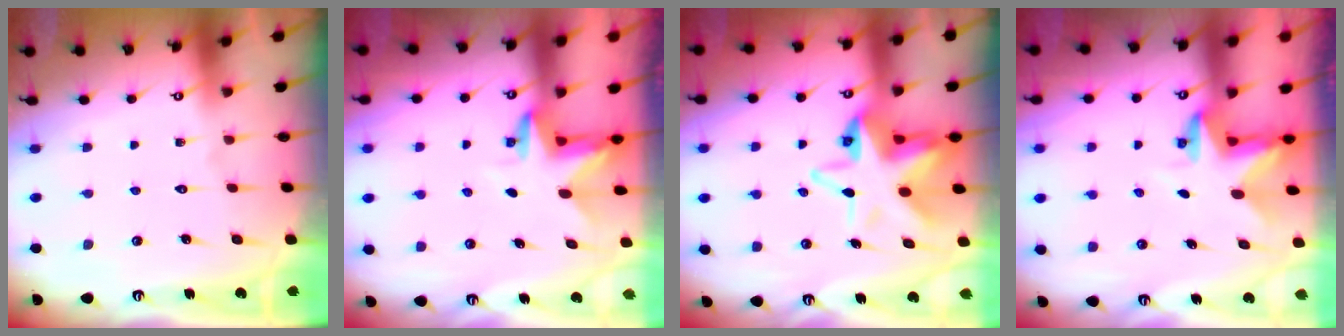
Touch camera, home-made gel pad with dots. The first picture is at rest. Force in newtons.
{"total": 3.2, "press": 3.2, "slide": 0.1}
{"total": 12.3, "press": 12.0, "slide": 2.4}
{"total": 2.8, "press": 2.8, "slide": 0.2}